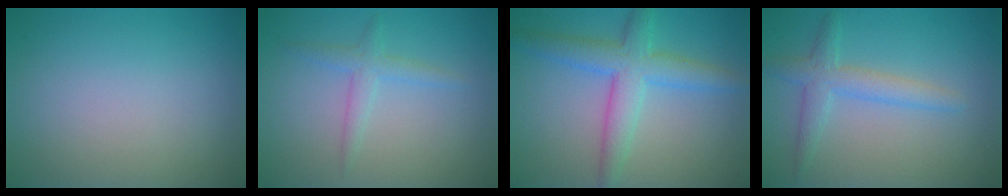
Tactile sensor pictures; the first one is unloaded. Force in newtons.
{"total": 1.9, "press": 1.9, "slide": 0.1}
{"total": 4.9, "press": 4.9, "slide": 0.1}
{"total": 3.0, "press": 3.0, "slide": 0.0}